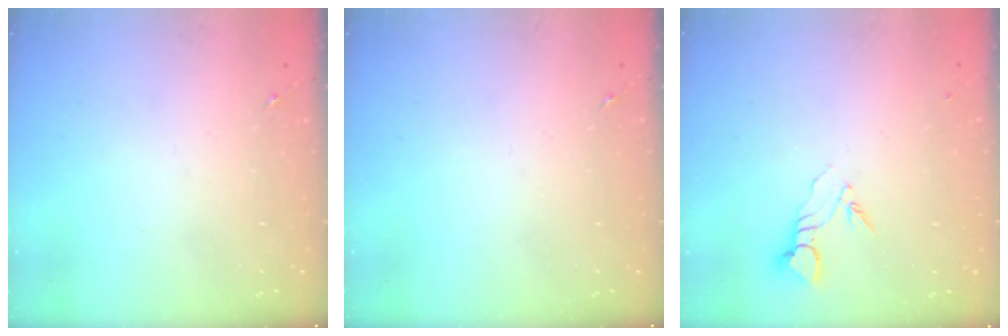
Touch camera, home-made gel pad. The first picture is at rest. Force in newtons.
{"total": 0.0}
{"total": 3.8, "press": 3.8, "slide": 0.2}